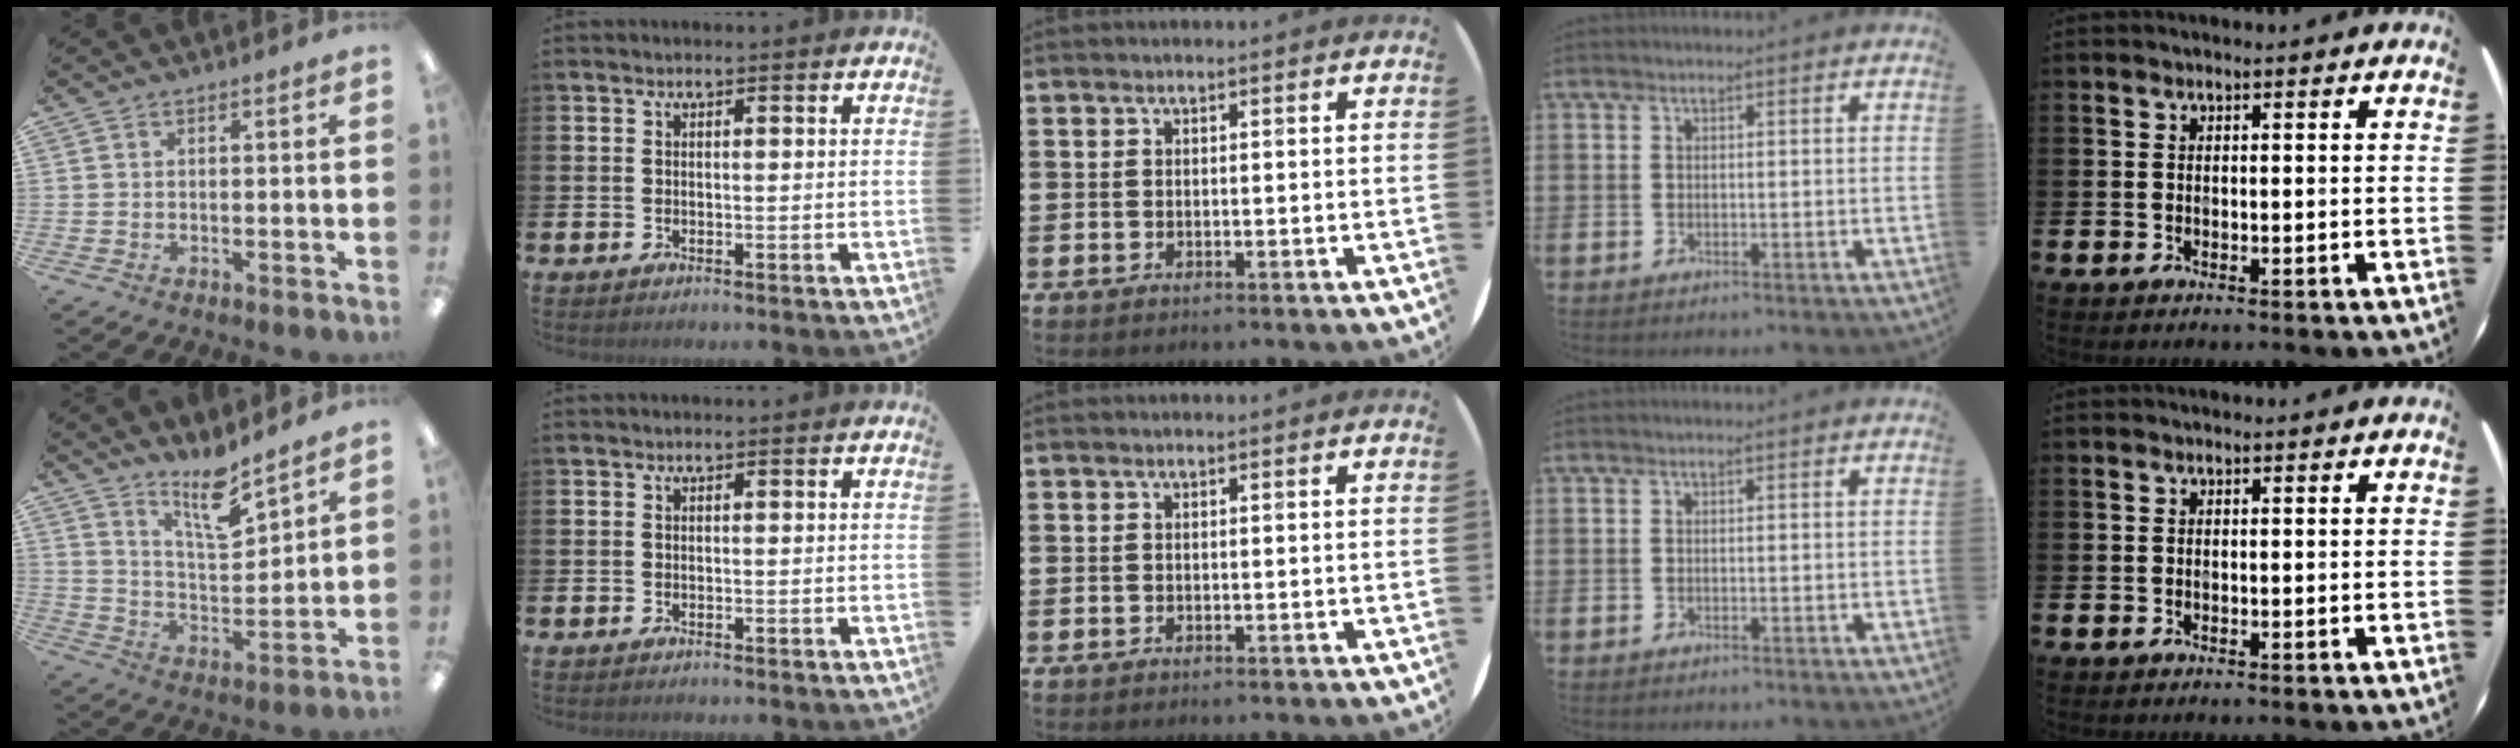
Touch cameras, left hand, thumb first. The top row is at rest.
{"thumb": {"total": 11.8, "force": [9.5, 3.1, 6.3], "torque": [-0.099, -0.064, 0.164]}}